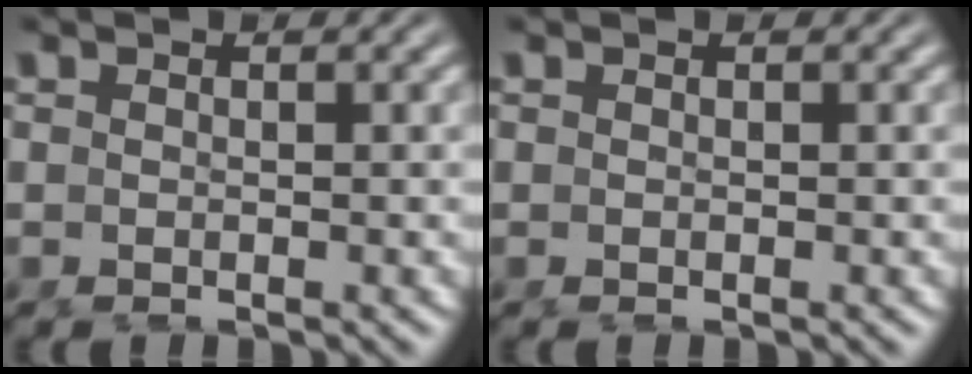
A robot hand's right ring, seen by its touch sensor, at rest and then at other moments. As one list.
[{"total": 0.0}]